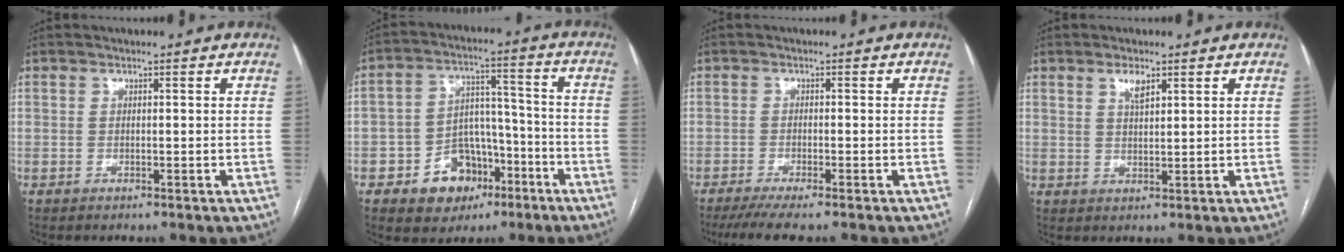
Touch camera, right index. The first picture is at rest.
{"total": 10.6, "force": [-5.3, 7.5, 5.3], "torque": [-0.077, 0.027, -0.077]}
{"total": 6.2, "force": [-5.1, 0.0, 3.5], "torque": [-0.049, -0.014, -0.082]}
{"total": 2.6, "force": [1.6, 0.7, 2.0], "torque": [-0.040, 0.000, 0.032]}